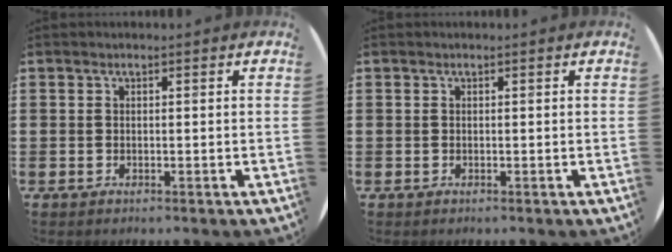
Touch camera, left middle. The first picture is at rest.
{"total": 0.0}